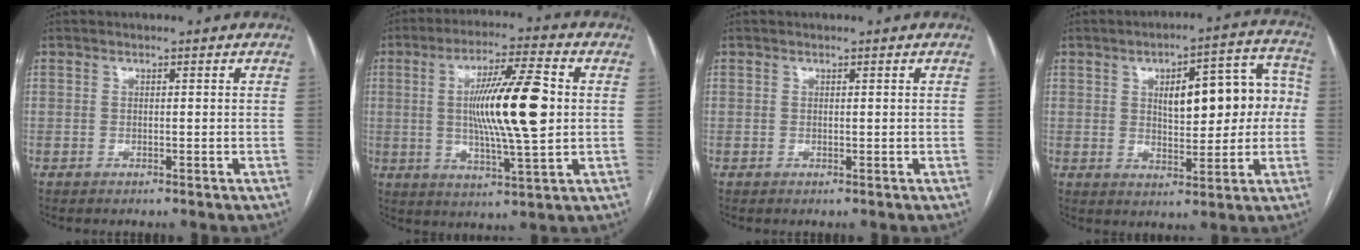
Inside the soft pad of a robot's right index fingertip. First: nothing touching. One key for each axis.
{"total": 14.4, "fx": 1.0, "fy": 1.2, "fz": 14.4, "tx": -0.250, "ty": 0.003, "tz": 0.016}
{"total": 0.0}
{"total": 13.0, "fx": 1.4, "fy": 5.0, "fz": 11.9, "tx": -0.152, "ty": 0.043, "tz": 0.028}